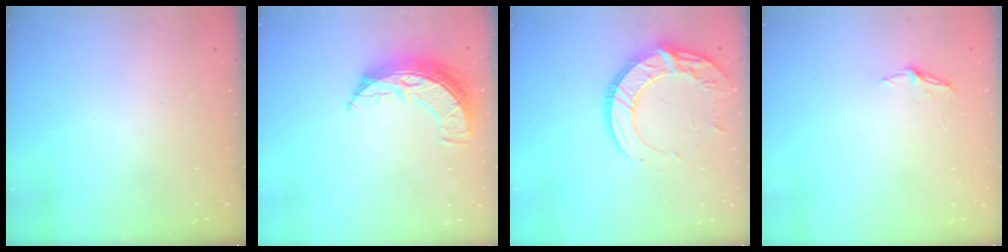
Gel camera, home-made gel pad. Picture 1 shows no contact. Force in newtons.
{"total": 9.4, "press": 9.4, "slide": 0.7}
{"total": 13.6, "press": 13.5, "slide": 1.2}
{"total": 3.7, "press": 3.7, "slide": 0.4}